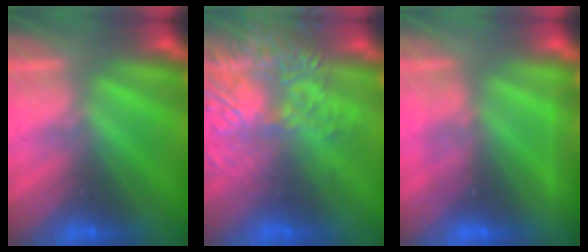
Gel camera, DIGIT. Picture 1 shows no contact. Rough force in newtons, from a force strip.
{"total": 7.1}
{"total": 2.2}